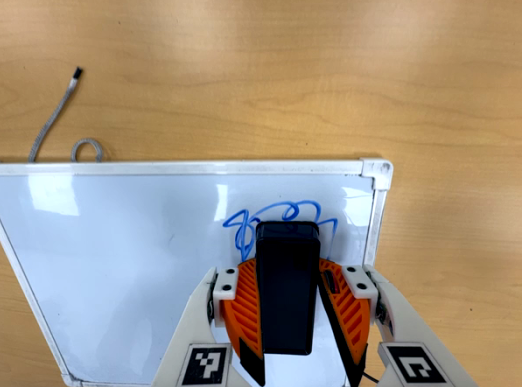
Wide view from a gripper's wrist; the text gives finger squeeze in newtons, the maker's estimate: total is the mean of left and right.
{"total": 10.3, "left": 12.0, "right": 8.5}